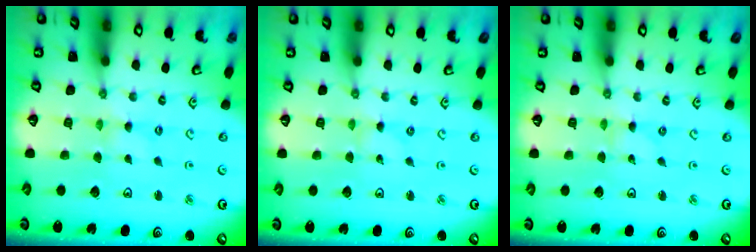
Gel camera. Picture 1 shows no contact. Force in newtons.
{"total": 0.0}
{"total": 0.0}